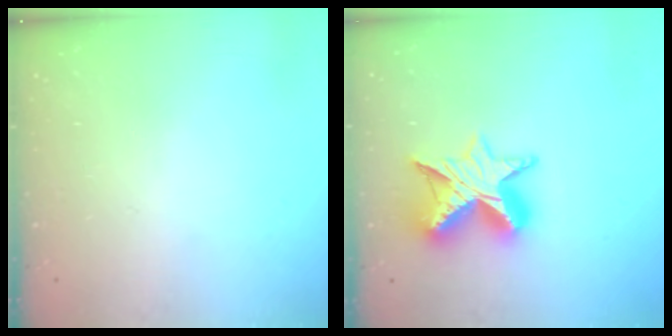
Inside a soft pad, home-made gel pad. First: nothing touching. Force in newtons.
{"total": 11.9, "press": 11.9, "slide": 0.8}